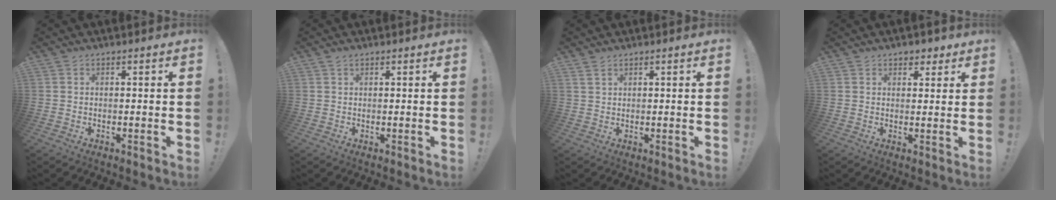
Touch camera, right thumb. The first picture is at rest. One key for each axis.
{"total": 0.8, "fx": 0.6, "fy": 0.4, "fz": 0.3, "tx": -0.006, "ty": -0.001, "tz": 0.012}
{"total": 2.0, "fx": 1.5, "fy": 0.8, "fz": 1.1, "tx": -0.026, "ty": -0.001, "tz": 0.031}
{"total": 3.3, "fx": 2.1, "fy": 2.4, "fz": 0.9, "tx": 0.000, "ty": -0.008, "tz": 0.035}